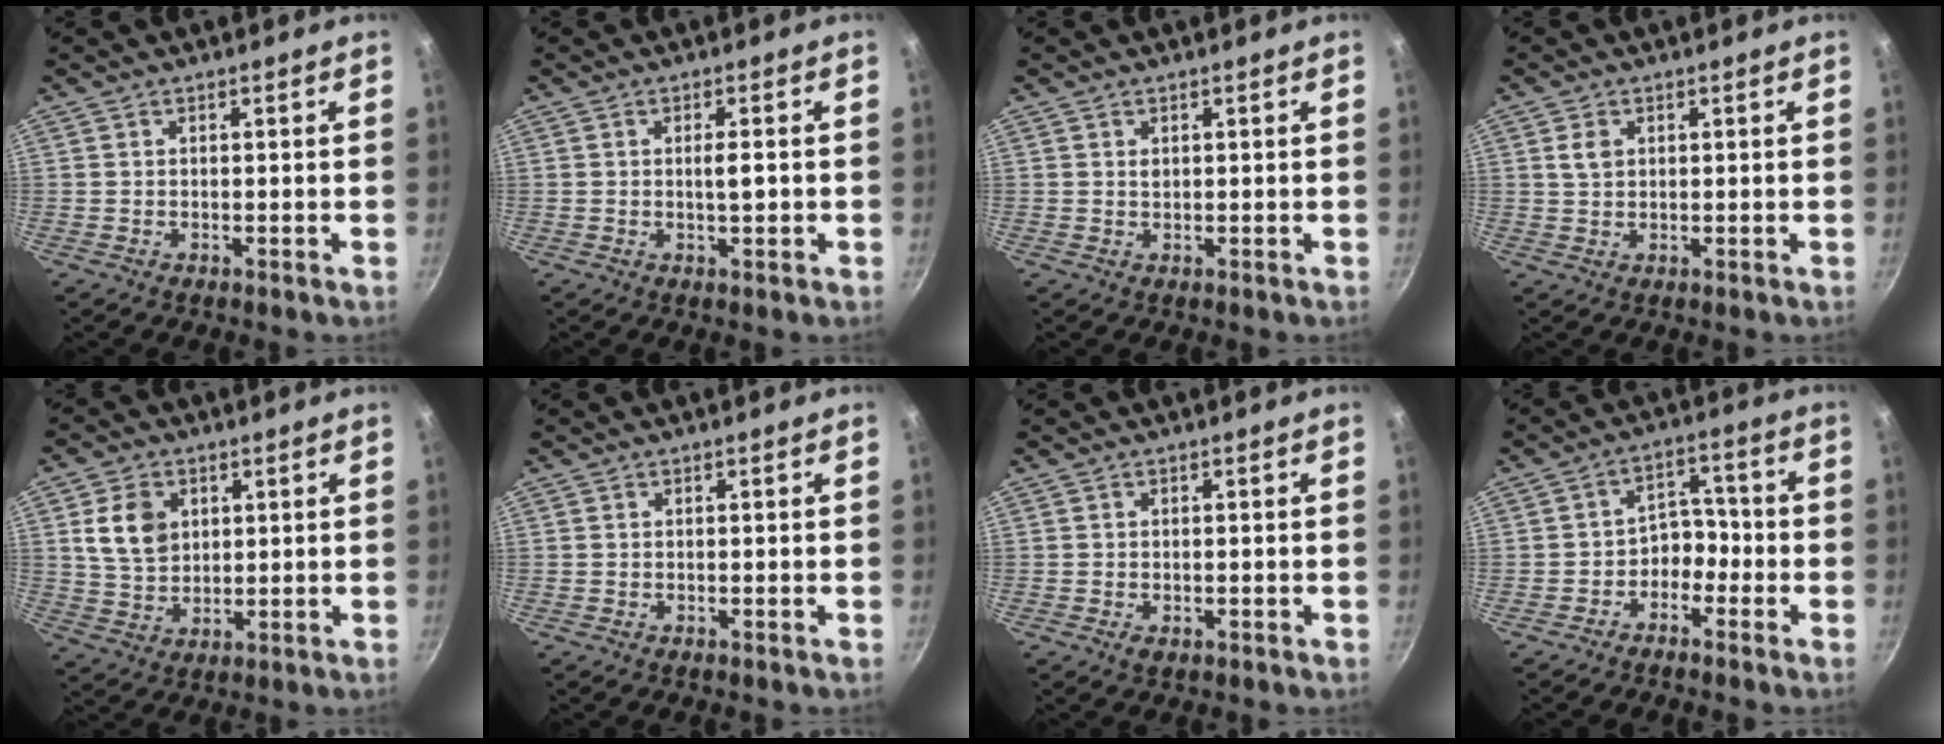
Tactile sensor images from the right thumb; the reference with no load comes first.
{"total": 3.1, "force": [-0.2, 0.7, 3.0], "torque": [-0.047, -0.001, -0.004]}
{"total": 0.8, "force": [0.3, 0.5, 0.4], "torque": [-0.006, 0.000, 0.007]}
{"total": 2.7, "force": [0.8, 1.9, 1.6], "torque": [-0.025, -0.001, 0.017]}
{"total": 8.7, "force": [2.5, 6.5, 5.1], "torque": [-0.074, -0.011, 0.050]}
{"total": 0.0}
{"total": 1.6, "force": [-0.7, 1.0, 1.0], "torque": [-0.018, 0.000, -0.011]}
{"total": 5.3, "force": [-2.6, 3.8, 2.4], "torque": [0.002, 0.042, -0.050]}